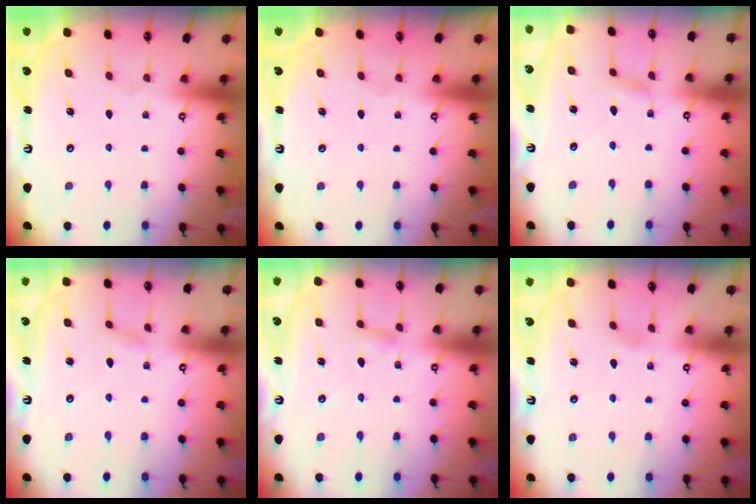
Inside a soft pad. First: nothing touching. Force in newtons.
{"total": 0.0}
{"total": 2.8, "press": 2.8, "slide": 0.3}
{"total": 1.5, "press": 1.5, "slide": 0.1}
{"total": 2.4, "press": 2.4, "slide": 0.2}
{"total": 2.9, "press": 2.8, "slide": 0.3}